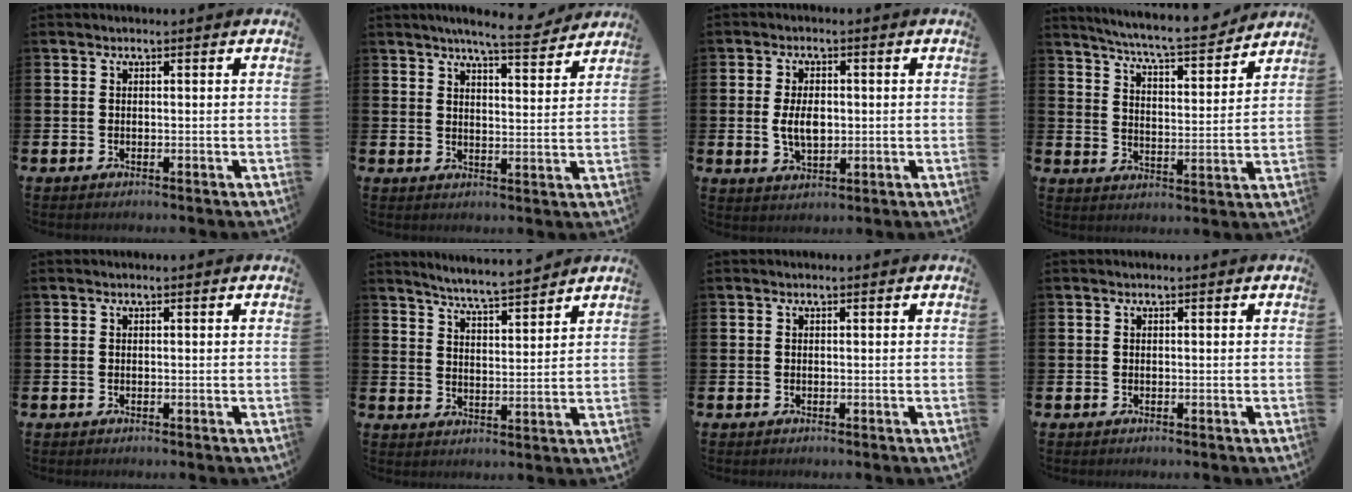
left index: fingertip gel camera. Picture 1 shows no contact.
{"total": 6.6, "force": [6.1, 0.3, 2.4], "torque": [-0.042, -0.032, 0.104]}
{"total": 4.7, "force": [0.2, 2.8, 3.8], "torque": [-0.066, -0.001, -0.004]}
{"total": 6.8, "force": [6.5, 0.0, 2.1], "torque": [-0.062, -0.050, 0.108]}
{"total": 0.0}
{"total": 5.5, "force": [5.4, -0.3, 0.9], "torque": [-0.039, -0.035, 0.094]}
{"total": 0.0}
{"total": 0.0}